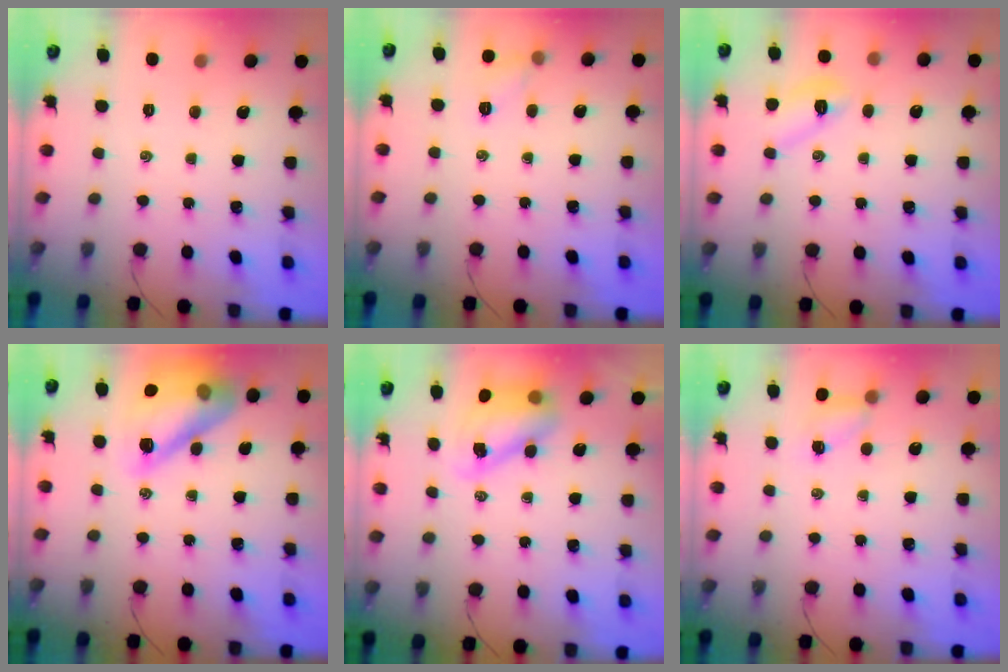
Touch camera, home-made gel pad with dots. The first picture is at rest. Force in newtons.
{"total": 6.0, "press": 5.9, "slide": 1.2}
{"total": 6.0, "press": 5.9, "slide": 0.8}
{"total": 17.4, "press": 17.4, "slide": 1.4}
{"total": 8.5, "press": 8.3, "slide": 1.8}
{"total": 4.7, "press": 4.5, "slide": 1.2}